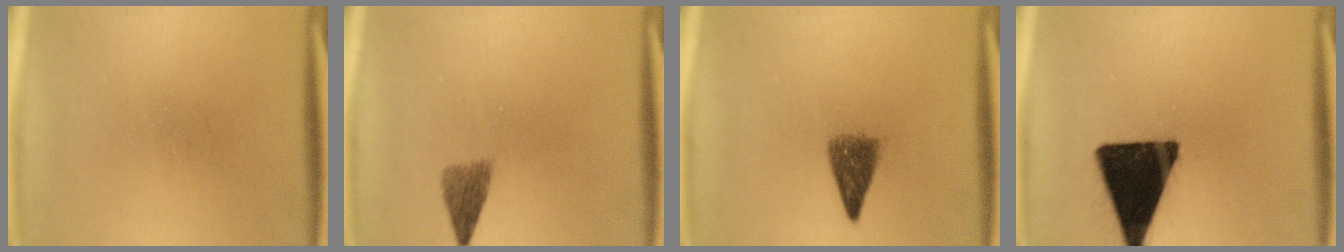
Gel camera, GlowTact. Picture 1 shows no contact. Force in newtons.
{"total": 2.9}
{"total": 4.2}
{"total": 19.4}